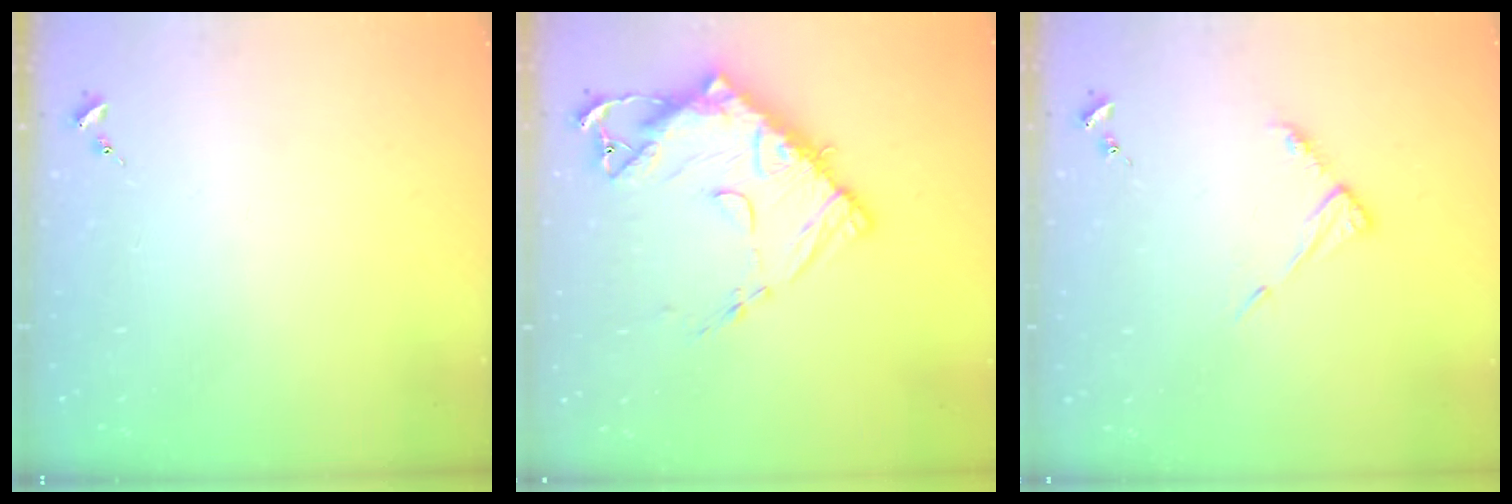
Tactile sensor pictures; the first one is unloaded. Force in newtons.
{"total": 16.9, "press": 16.8, "slide": 1.6}
{"total": 7.4, "press": 7.4, "slide": 0.6}